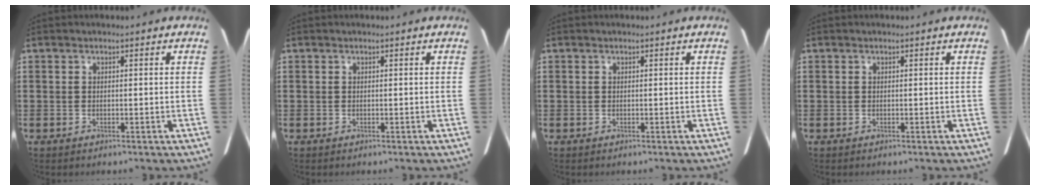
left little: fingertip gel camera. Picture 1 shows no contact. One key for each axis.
{"total": 0.0}
{"total": 0.0}
{"total": 0.0}